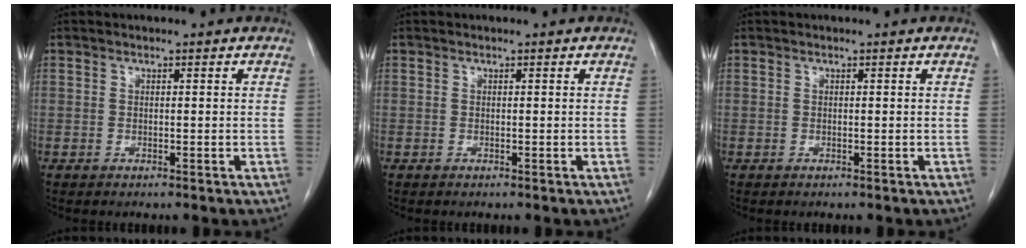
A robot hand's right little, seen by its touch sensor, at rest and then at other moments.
{"total": 0.0}
{"total": 0.0}